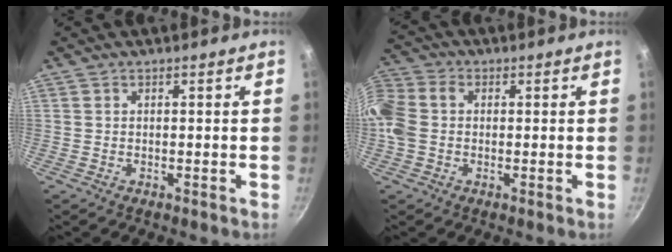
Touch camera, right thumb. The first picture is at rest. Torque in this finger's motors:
{"motor_torque": [0.28, 0.52, 1.48, 0.41, 0.25]}